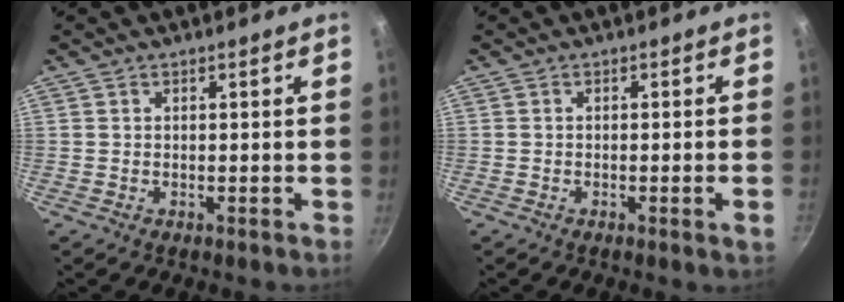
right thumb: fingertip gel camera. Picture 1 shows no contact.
{"total": 2.2, "force": [-0.7, -0.2, 2.1], "torque": [-0.035, 0.001, -0.009]}